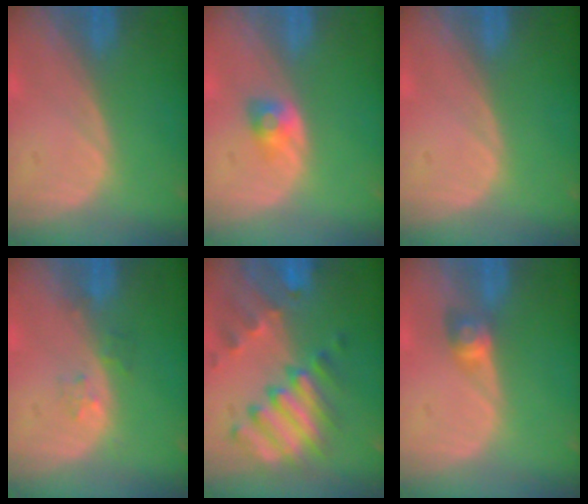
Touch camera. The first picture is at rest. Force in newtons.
{"total": 2.6, "press": 2.3, "slide": 1.1}
{"total": 0.0}
{"total": 1.9, "press": 1.9, "slide": 0.2}
{"total": 10.2, "press": 8.9, "slide": 5.0}
{"total": 2.9, "press": 2.5, "slide": 1.4}